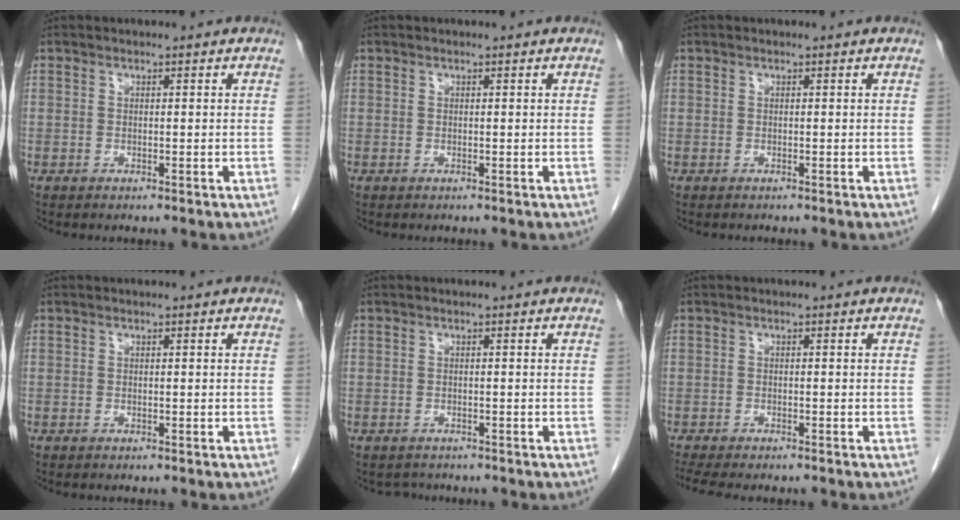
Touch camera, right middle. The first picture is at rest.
{"total": 0.0}
{"total": 0.0}
{"total": 0.0}
{"total": 1.6, "force": [-1.4, 0.7, -0.1], "torque": [-0.005, -0.004, -0.022]}
{"total": 7.0, "force": [-6.0, 1.4, 3.4], "torque": [-0.053, -0.007, -0.090]}